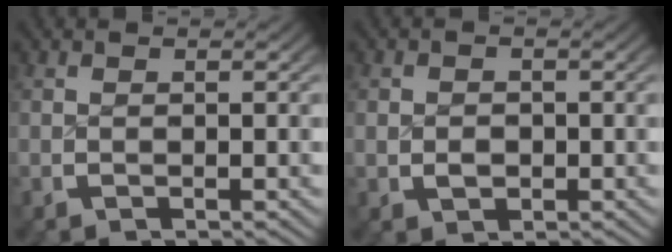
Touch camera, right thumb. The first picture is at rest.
{"total": 1.7, "force": [-0.2, 1.5, 0.8], "torque": [-0.012, -0.005, 0.000]}